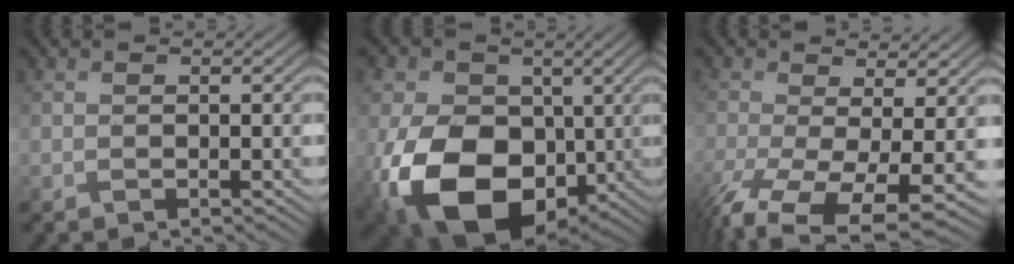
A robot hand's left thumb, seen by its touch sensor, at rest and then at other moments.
{"total": 18.1, "force": [-3.4, 12.6, 12.5], "torque": [-0.271, -0.036, -0.056]}
{"total": 11.2, "force": [-4.2, 4.0, 9.6], "torque": [-0.220, -0.039, -0.058]}